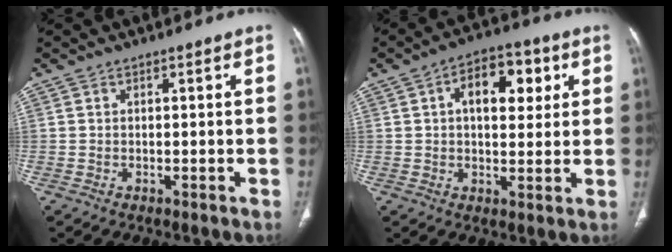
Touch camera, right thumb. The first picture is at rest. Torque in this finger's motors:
{"motor_torque": [-0.52, 0.90, 0.36, 0.05, 0.11]}